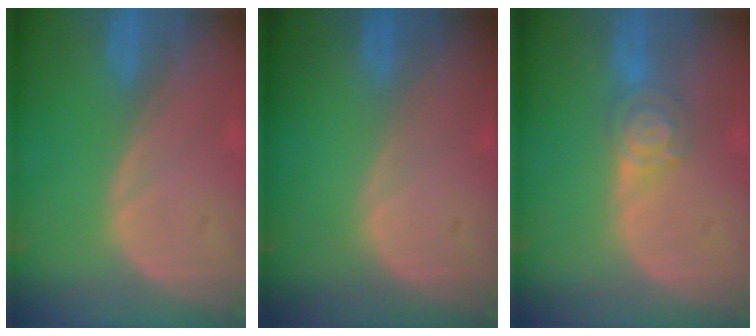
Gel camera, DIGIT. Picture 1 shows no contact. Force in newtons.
{"total": 0.0}
{"total": 5.0, "press": 4.3, "slide": 2.5}